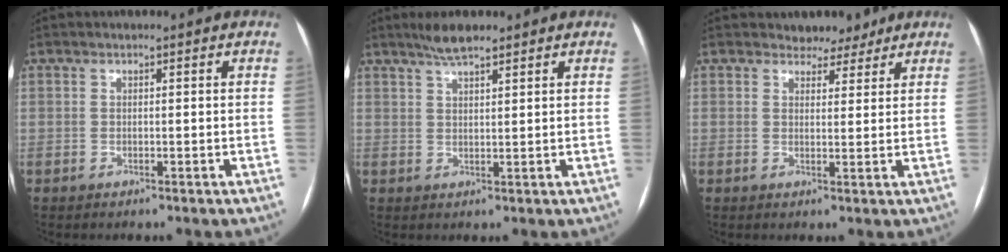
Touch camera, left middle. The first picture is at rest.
{"total": 4.1, "force": [3.3, 0.6, 2.3], "torque": [-0.048, 0.008, 0.062]}
{"total": 3.8, "force": [3.2, 2.0, 0.3], "torque": [-0.001, 0.000, 0.041]}